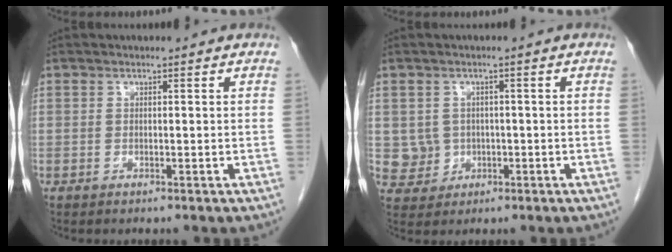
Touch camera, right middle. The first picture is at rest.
{"total": 4.0, "force": [-0.1, 4.0, 0.3], "torque": [0.004, 0.006, 0.005]}